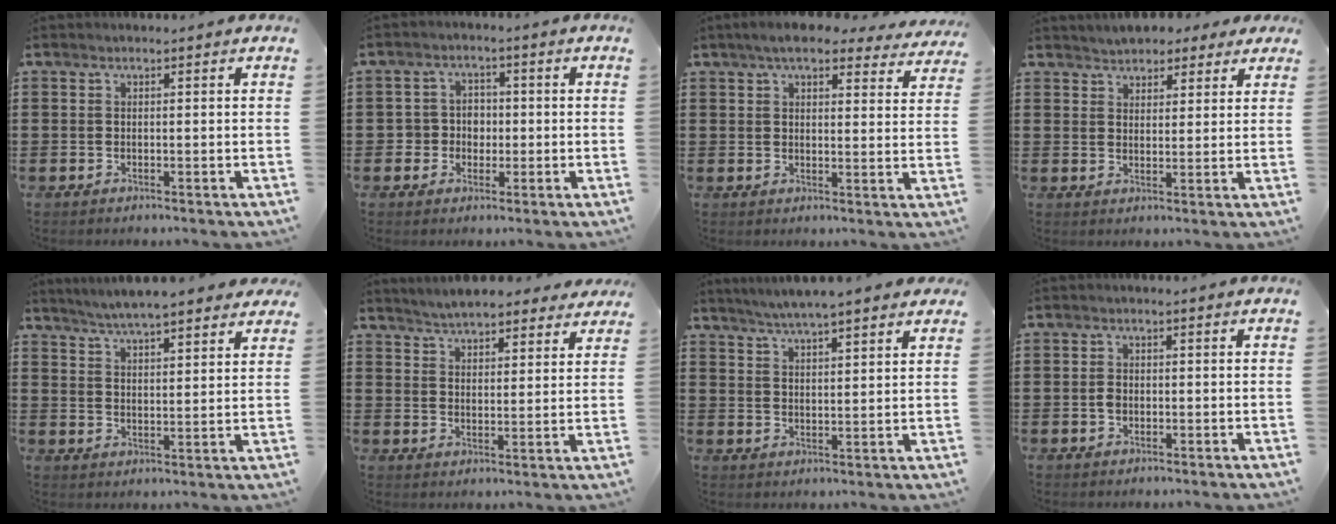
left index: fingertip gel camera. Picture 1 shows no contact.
{"total": 3.7, "force": [-0.7, 3.5, 1.0], "torque": [-0.034, 0.009, -0.018]}
{"total": 6.2, "force": [5.2, 1.3, 3.0], "torque": [-0.065, -0.008, 0.094]}
{"total": 3.5, "force": [3.1, 1.5, 0.0], "torque": [-0.014, -0.001, 0.058]}
{"total": 5.1, "force": [4.9, 0.2, 1.2], "torque": [-0.041, -0.019, 0.086]}
{"total": 4.8, "force": [4.7, 0.6, 0.6], "torque": [-0.031, -0.015, 0.086]}
{"total": 4.3, "force": [4.0, 0.0, 1.6], "torque": [-0.042, -0.011, 0.070]}
{"total": 1.5, "force": [-0.3, 1.0, 1.0], "torque": [-0.030, 0.002, -0.009]}